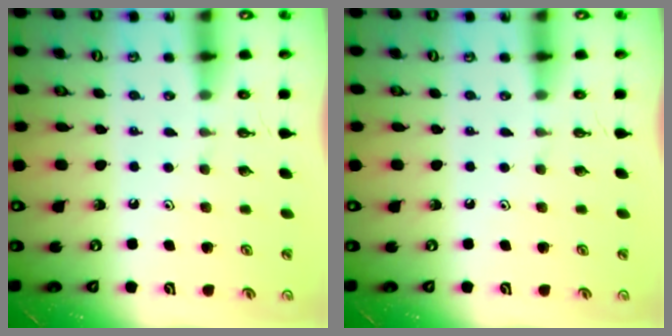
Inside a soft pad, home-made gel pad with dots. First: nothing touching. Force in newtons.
{"total": 0.0}